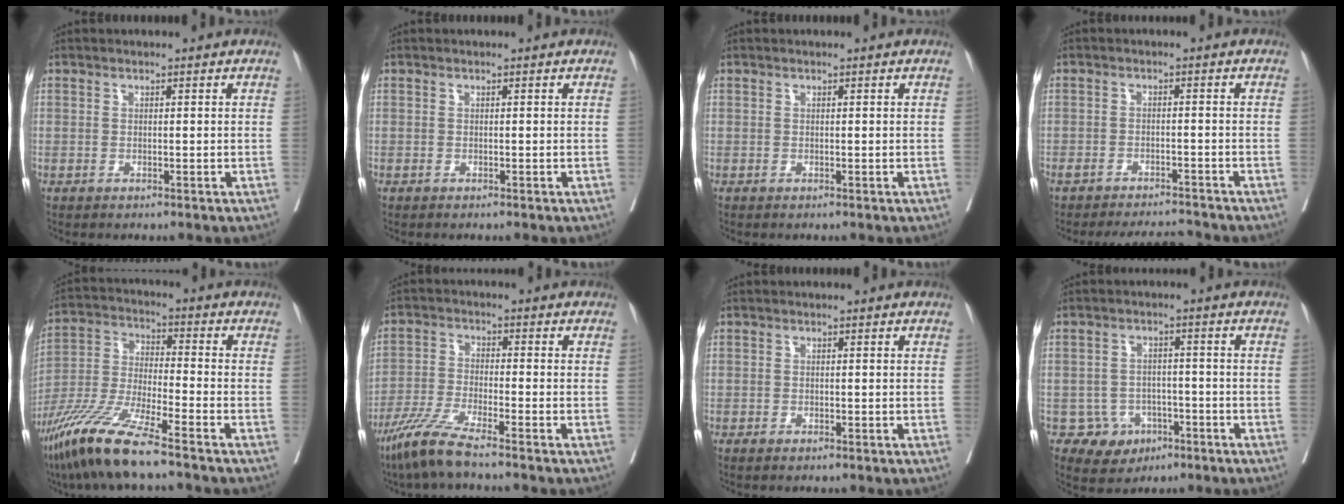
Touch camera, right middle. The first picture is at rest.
{"total": 0.0}
{"total": 0.0}
{"total": 7.1, "force": [-6.8, 1.0, 1.5], "torque": [-0.020, 0.003, -0.096]}
{"total": 13.1, "force": [-9.4, 0.3, 9.2], "torque": [-0.196, -0.035, -0.182]}
{"total": 6.8, "force": [-5.3, -0.3, 4.2], "torque": [-0.094, -0.026, -0.112]}
{"total": 0.6, "force": [-0.4, 0.1, 0.4], "torque": [-0.011, -0.002, -0.004]}
{"total": 5.1, "force": [-2.3, 4.5, 0.9], "torque": [-0.004, 0.012, -0.026]}